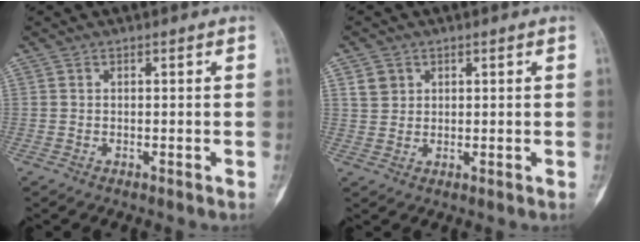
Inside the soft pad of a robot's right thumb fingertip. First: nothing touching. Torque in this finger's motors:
{"motor_torque": [-0.12, -0.07, 0.03, 0.14, -0.01]}